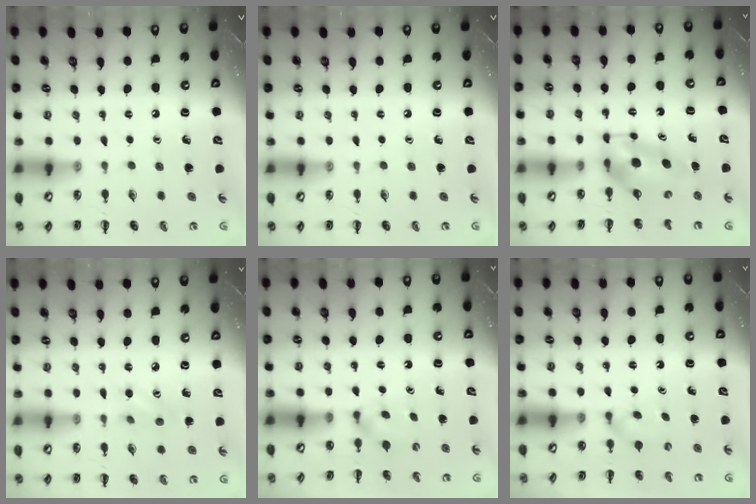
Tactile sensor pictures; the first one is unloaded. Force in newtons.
{"total": 0.0}
{"total": 5.8, "press": 5.7, "slide": 0.8}
{"total": 4.3, "press": 4.1, "slide": 1.2}
{"total": 1.8, "press": 1.5, "slide": 1.0}
{"total": 2.3, "press": 2.1, "slide": 0.9}